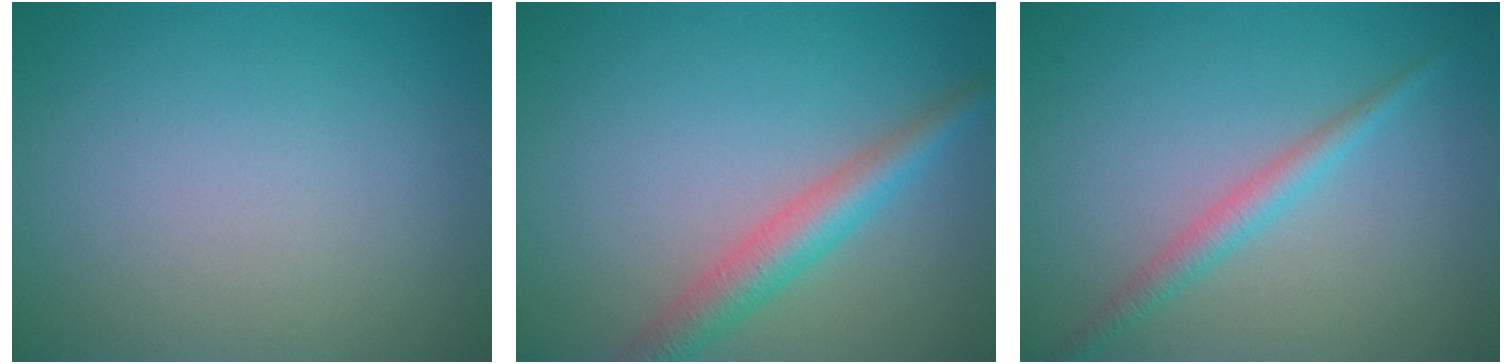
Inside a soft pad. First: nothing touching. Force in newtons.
{"total": 3.7, "press": 3.7, "slide": 0.1}
{"total": 2.1, "press": 2.1, "slide": 0.1}